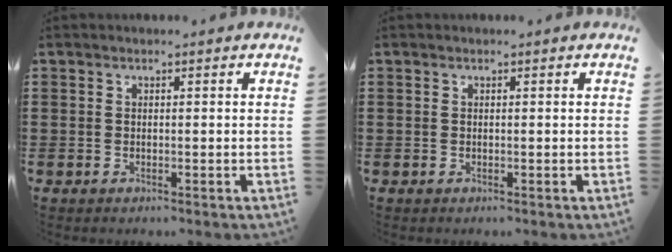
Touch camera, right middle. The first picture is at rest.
{"total": 0.0}